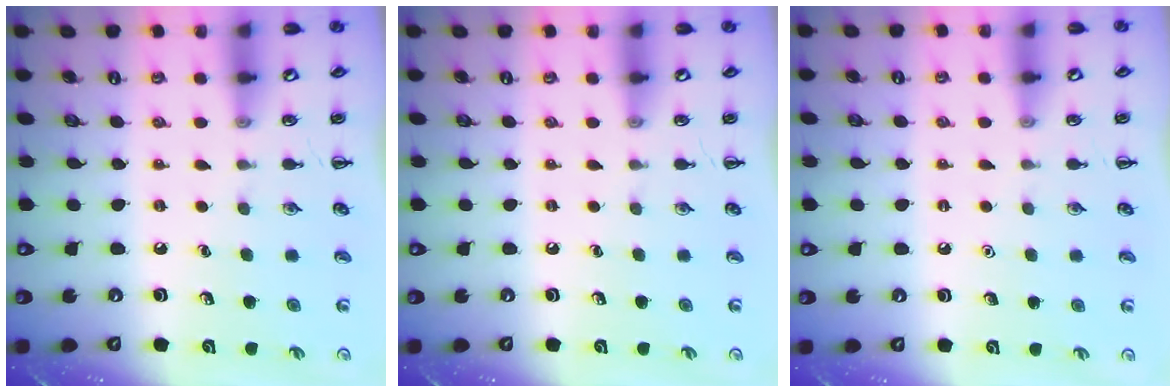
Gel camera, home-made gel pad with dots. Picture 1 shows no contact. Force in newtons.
{"total": 0.0}
{"total": 1.6, "press": 1.6, "slide": 0.1}